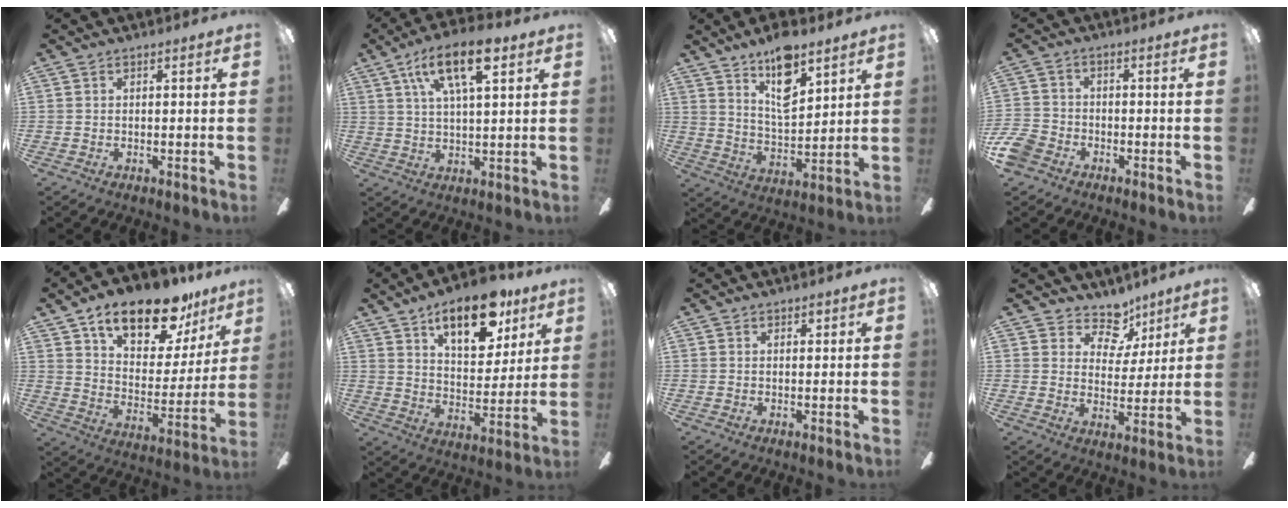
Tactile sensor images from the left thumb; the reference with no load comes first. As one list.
[{"total": 13.8, "force": [6.8, 5.3, 10.8], "torque": [-0.179, -0.011, 0.116]}, {"total": 13.1, "force": [9.4, 4.8, 7.7], "torque": [-0.124, -0.048, 0.163]}, {"total": 6.8, "force": [-4.0, 4.6, 2.8], "torque": [-0.071, 0.022, -0.078]}, {"total": 19.4, "force": [13.7, 8.5, 10.6], "torque": [-0.159, -0.082, 0.235]}, {"total": 17.1, "force": [10.4, 8.1, 10.8], "torque": [-0.149, -0.042, 0.174]}, {"total": 1.4, "force": [0.9, 0.9, 0.6], "torque": [-0.004, -0.001, 0.014]}, {"total": 9.4, "force": [6.6, 5.9, 3.1], "torque": [-0.051, -0.043, 0.124]}]